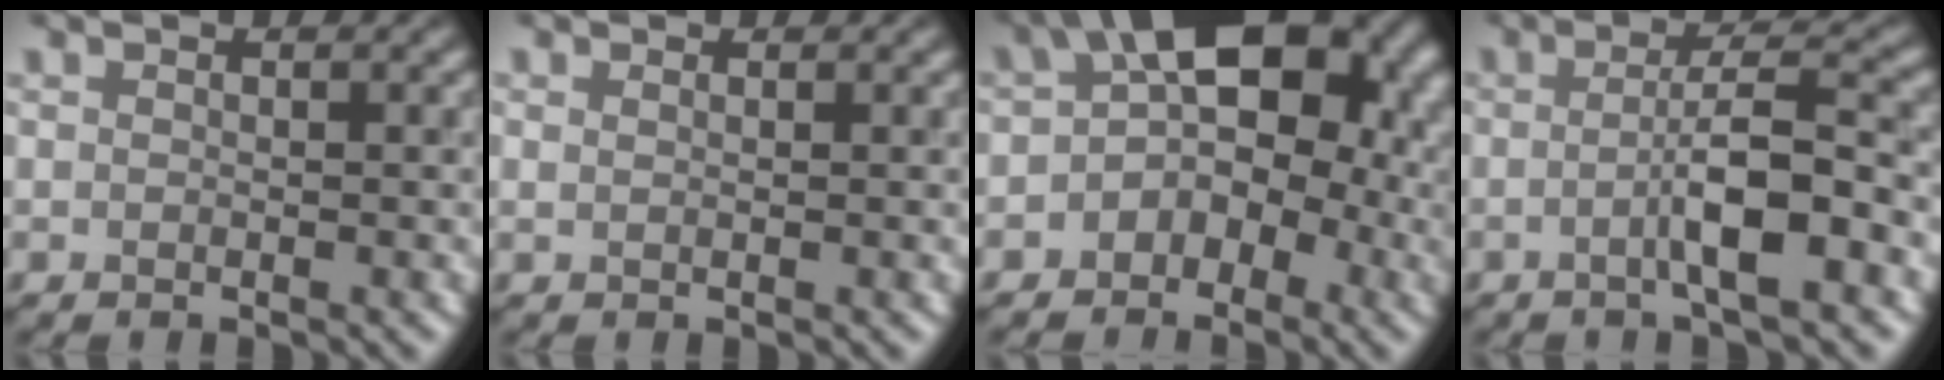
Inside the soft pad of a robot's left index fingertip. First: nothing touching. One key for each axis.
{"total": 0.6, "fx": 0.5, "fy": 0.2, "fz": 0.1, "tx": -0.002, "ty": -0.008, "tz": 0.005}
{"total": 10.4, "fx": 0.7, "fy": 6.8, "fz": 7.9, "tx": -0.081, "ty": 0.019, "tz": 0.001}
{"total": 4.8, "fx": -1.3, "fy": 0.5, "fz": 4.6, "tx": -0.076, "ty": 0.009, "tz": -0.028}